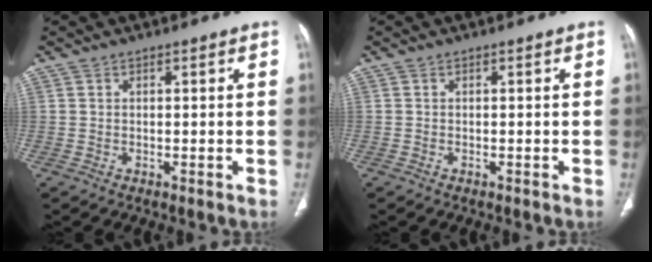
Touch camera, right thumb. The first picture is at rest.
{"total": 0.0}